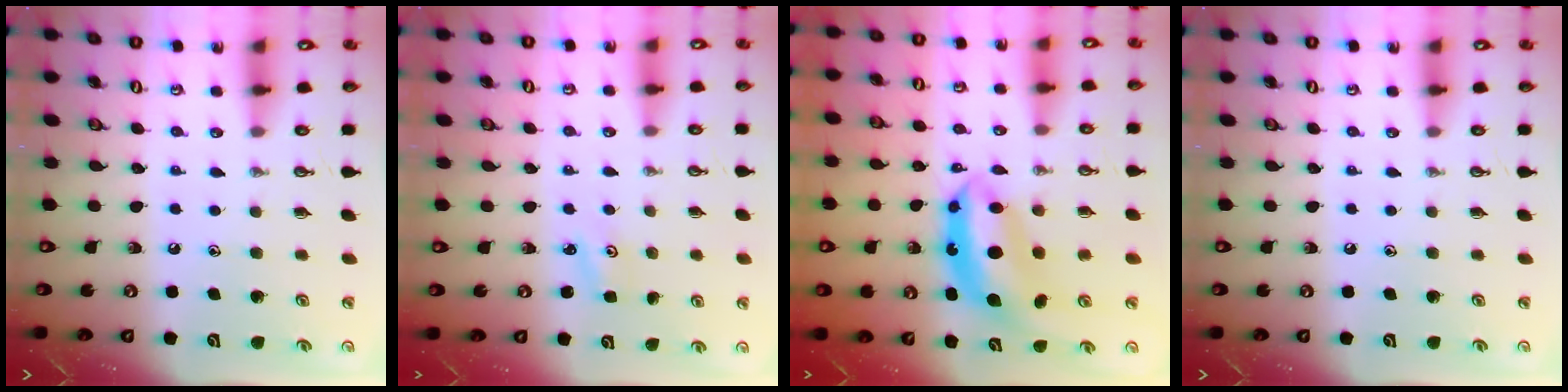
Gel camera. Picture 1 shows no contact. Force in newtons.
{"total": 2.6, "press": 2.6, "slide": 0.3}
{"total": 9.6, "press": 9.6, "slide": 0.5}
{"total": 0.0}